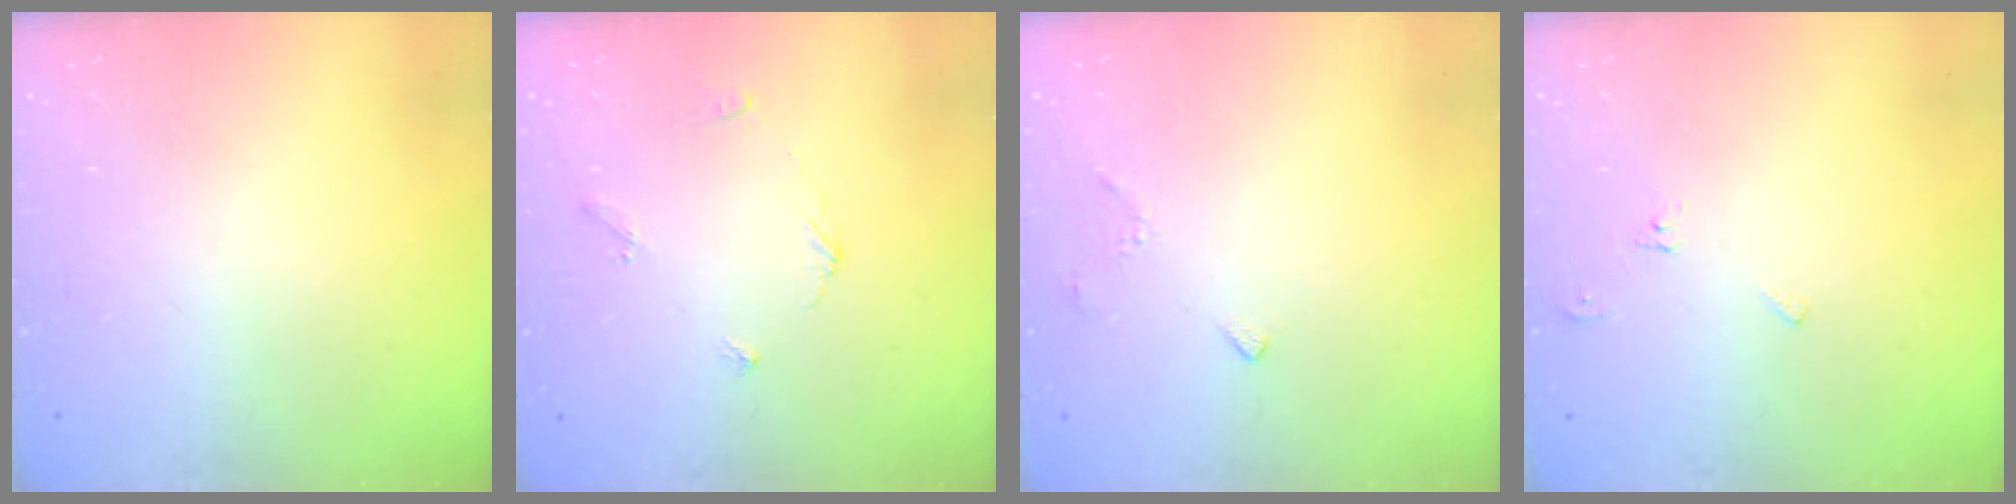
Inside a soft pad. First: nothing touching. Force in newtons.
{"total": 4.5, "press": 4.5, "slide": 0.5}
{"total": 3.0, "press": 2.9, "slide": 0.7}
{"total": 4.1, "press": 4.1, "slide": 0.5}